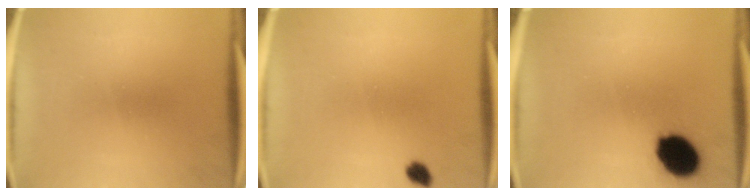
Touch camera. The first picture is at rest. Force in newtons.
{"total": 1.9}
{"total": 11.9}